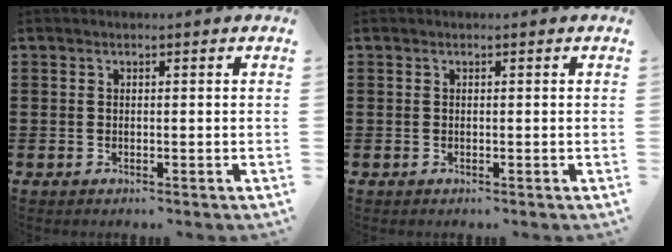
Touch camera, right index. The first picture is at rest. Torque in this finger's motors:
{"motor_torque": [-0.12, 0.06, 0.00, 0.00]}